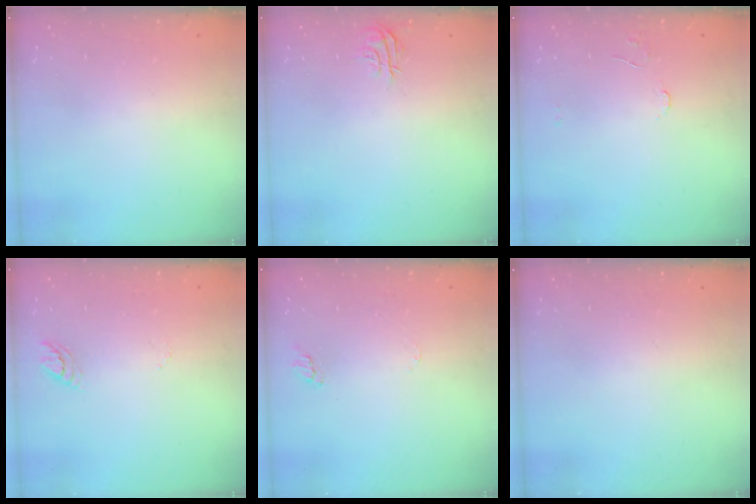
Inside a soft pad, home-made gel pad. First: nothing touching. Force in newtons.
{"total": 4.8, "press": 4.8, "slide": 0.3}
{"total": 5.2, "press": 5.2, "slide": 0.4}
{"total": 3.6, "press": 3.5, "slide": 0.3}
{"total": 3.2, "press": 3.2, "slide": 0.3}
{"total": 0.0}